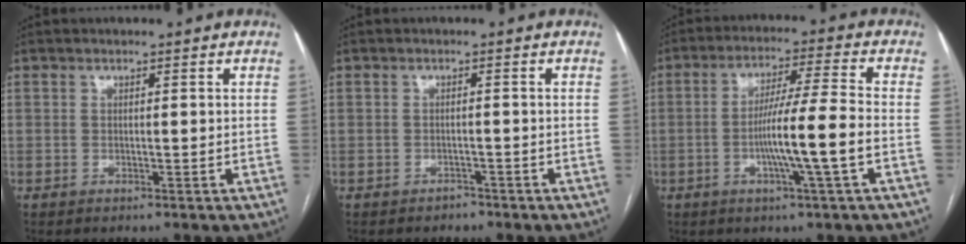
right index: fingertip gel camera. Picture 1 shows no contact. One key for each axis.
{"total": 1.3, "fx": -1.0, "fy": 0.8, "fz": -0.1, "tx": -0.003, "ty": 0.002, "tz": -0.019}
{"total": 10.1, "fx": -2.4, "fy": -1.0, "fz": 9.8, "tx": -0.177, "ty": -0.001, "tz": -0.044}